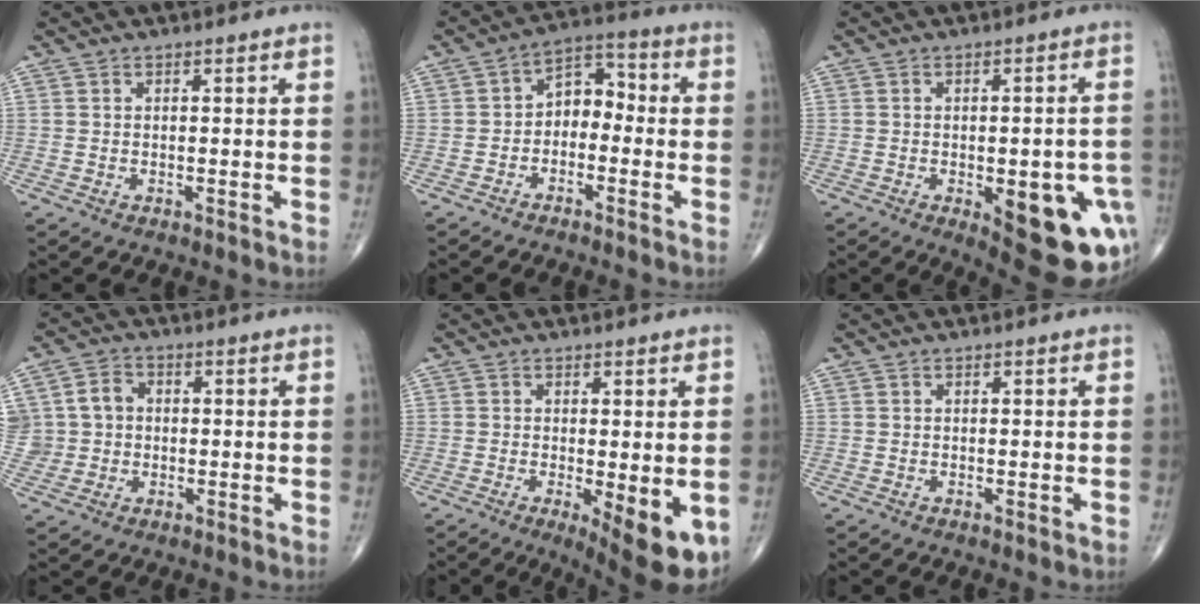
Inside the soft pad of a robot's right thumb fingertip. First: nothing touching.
{"total": 6.6, "force": [-1.5, 4.7, 4.4], "torque": [-0.045, 0.040, -0.043]}
{"total": 18.4, "force": [-6.0, 7.6, 15.7], "torque": [-0.137, 0.008, -0.053]}
{"total": 6.9, "force": [0.8, 6.3, 2.7], "torque": [-0.033, 0.014, 0.013]}
{"total": 8.9, "force": [-2.6, 2.6, 8.1], "torque": [-0.105, -0.022, -0.032]}
{"total": 0.0}